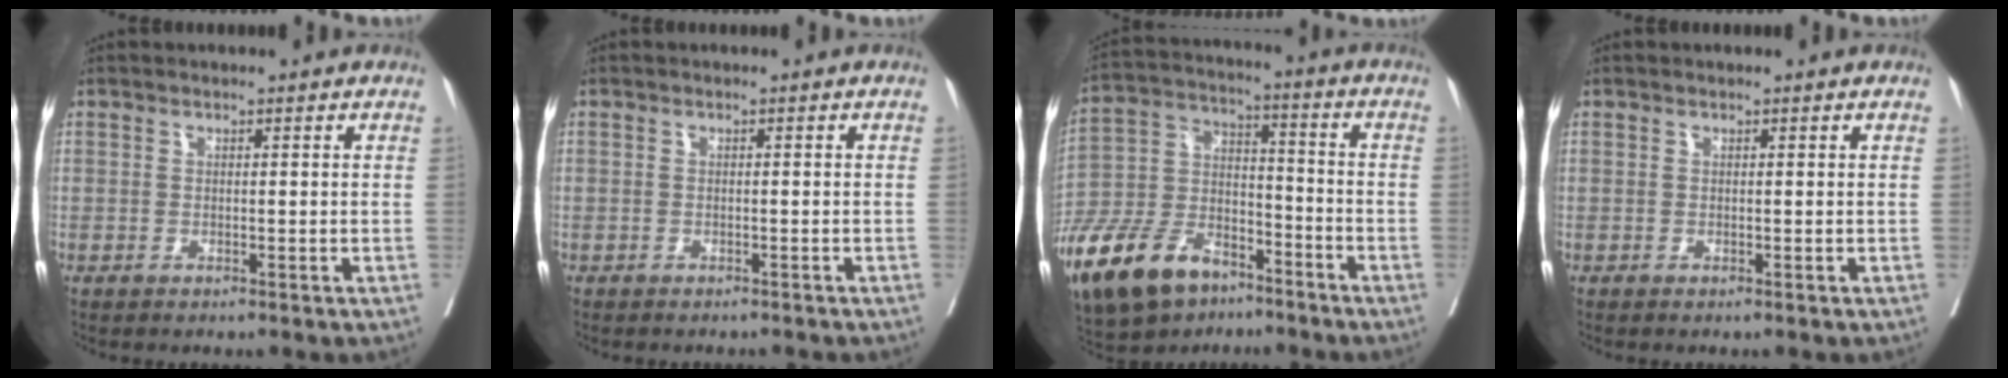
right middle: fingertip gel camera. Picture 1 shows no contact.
{"total": 2.1, "force": [-1.7, 1.2, 0.0], "torque": [-0.006, 0.002, -0.028]}
{"total": 20.5, "force": [-14.0, 10.1, 11.1], "torque": [-0.286, -0.012, -0.259]}
{"total": 0.0}